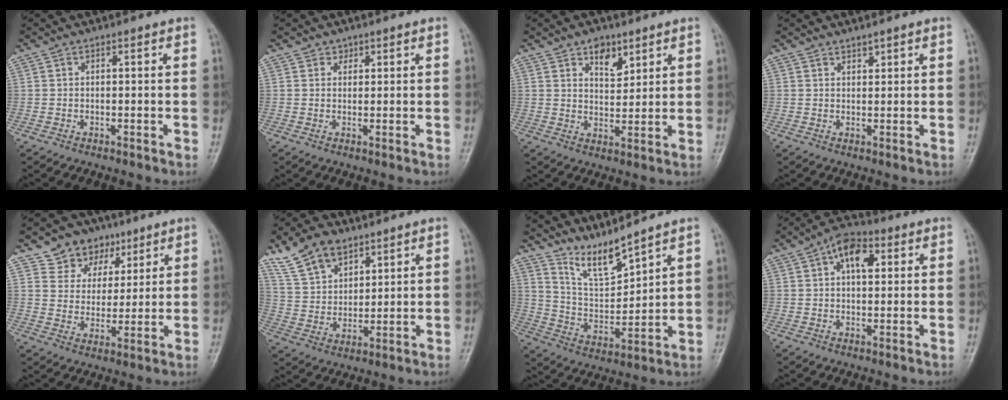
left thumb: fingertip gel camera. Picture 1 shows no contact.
{"total": 1.3, "force": [0.8, 1.0, 0.0], "torque": [0.017, -0.003, 0.008]}
{"total": 5.5, "force": [3.3, 3.1, 3.0], "torque": [-0.025, -0.022, 0.054]}
{"total": 1.3, "force": [1.1, 0.4, 0.5], "torque": [0.000, -0.008, 0.018]}
{"total": 9.5, "force": [5.9, 7.1, 2.1], "torque": [0.008, -0.027, 0.104]}
{"total": 10.7, "force": [7.3, 6.0, 5.0], "torque": [-0.072, -0.027, 0.145]}
{"total": 8.1, "force": [7.5, 0.7, 3.0], "torque": [-0.055, -0.065, 0.159]}
{"total": 7.5, "force": [2.5, 4.2, 5.7], "torque": [-0.080, 0.009, 0.030]}